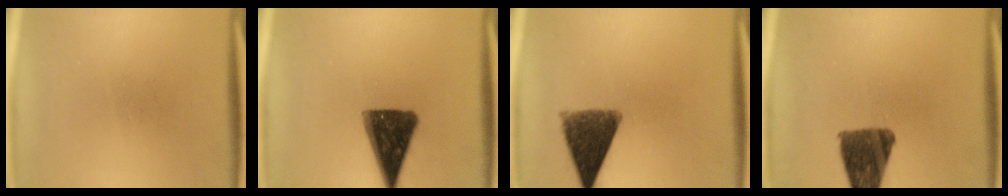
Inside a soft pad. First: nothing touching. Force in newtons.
{"total": 13.0}
{"total": 10.1}
{"total": 10.8}